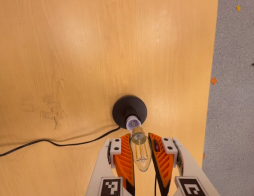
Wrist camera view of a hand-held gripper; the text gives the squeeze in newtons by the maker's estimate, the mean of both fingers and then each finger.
{"total": 21.5, "left": 23.5, "right": 19.5}